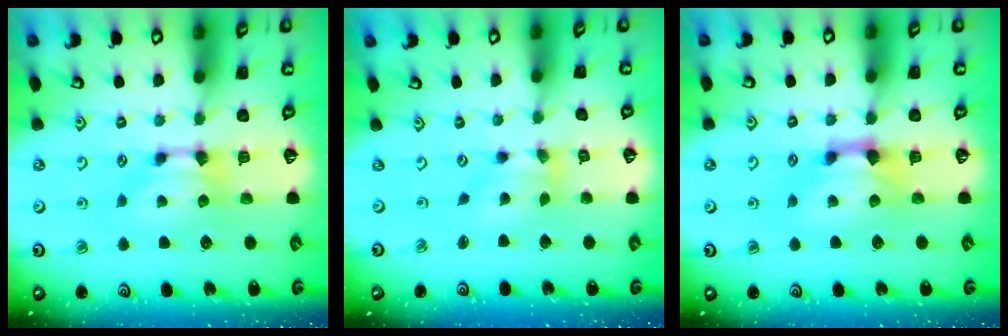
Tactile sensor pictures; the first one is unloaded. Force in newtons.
{"total": 2.5, "press": 2.1, "slide": 1.5}
{"total": 1.9, "press": 1.3, "slide": 1.4}